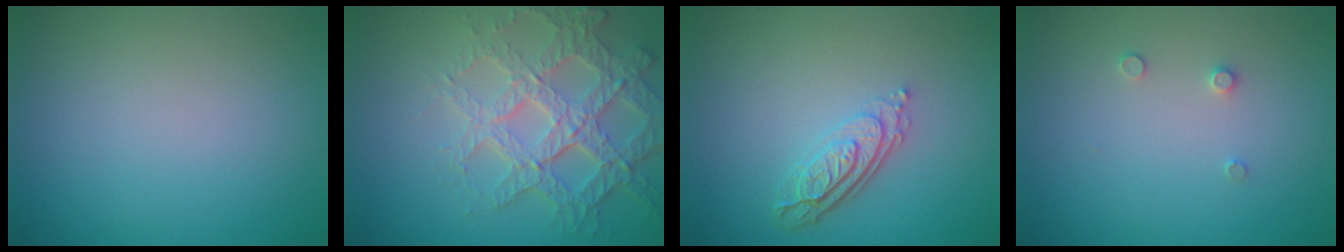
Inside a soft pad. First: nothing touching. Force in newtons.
{"total": 6.9, "press": 5.0, "slide": 4.8}
{"total": 3.7, "press": 2.7, "slide": 2.6}
{"total": 0.8, "press": 0.8, "slide": 0.0}